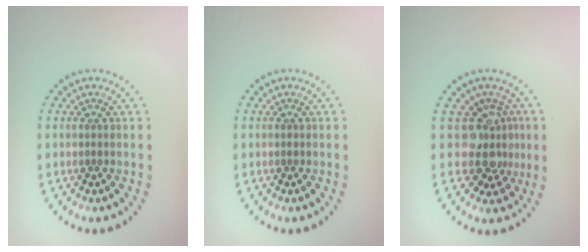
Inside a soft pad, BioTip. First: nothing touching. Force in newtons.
{"total": 0.0}
{"total": 3.6, "press": 2.7, "slide": 2.3}